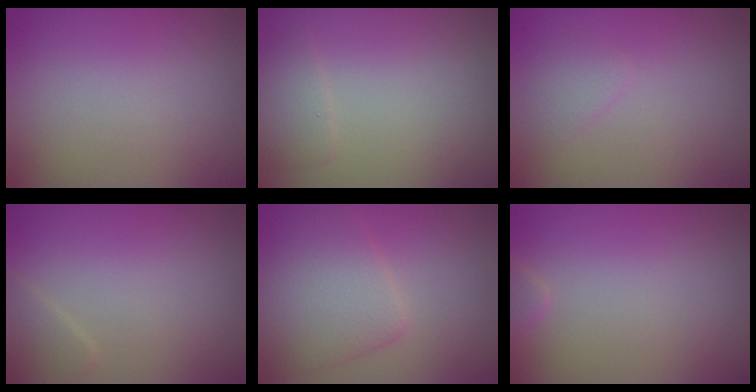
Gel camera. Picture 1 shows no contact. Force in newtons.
{"total": 1.4, "press": 1.4, "slide": 0.1}
{"total": 1.1, "press": 1.1, "slide": 0.1}
{"total": 1.2, "press": 1.2, "slide": 0.0}
{"total": 4.7, "press": 4.7, "slide": 0.2}
{"total": 1.0, "press": 1.0, "slide": 0.1}